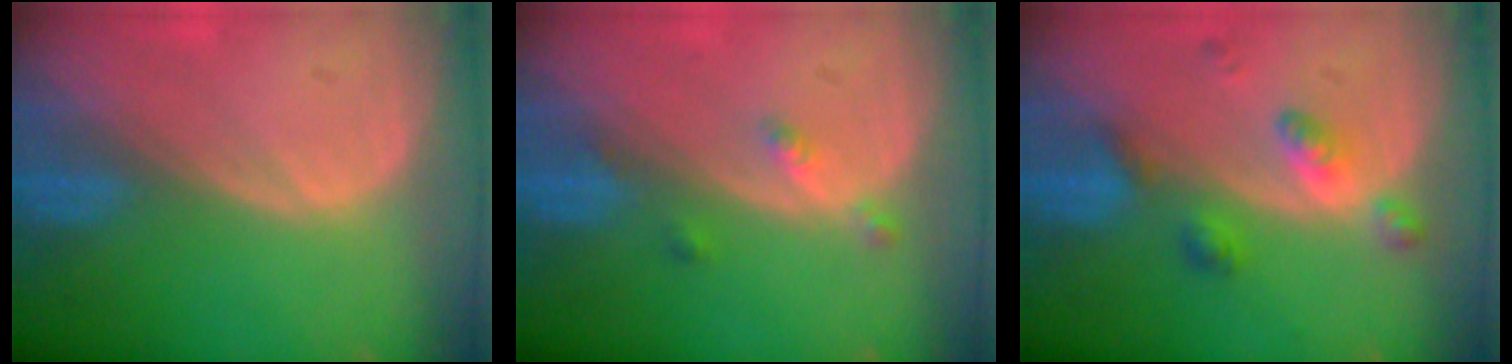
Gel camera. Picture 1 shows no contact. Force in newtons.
{"total": 2.4, "press": 2.0, "slide": 1.3}
{"total": 4.8, "press": 4.8, "slide": 0.1}